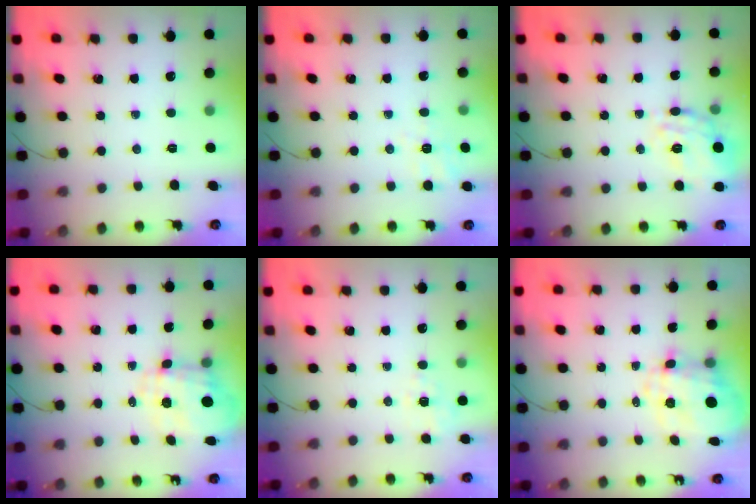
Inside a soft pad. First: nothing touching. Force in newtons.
{"total": 2.4, "press": 1.0, "slide": 2.2}
{"total": 16.8, "press": 16.8, "slide": 0.5}
{"total": 3.3, "press": 2.9, "slide": 1.7}
{"total": 2.1, "press": 1.3, "slide": 1.7}
{"total": 11.0, "press": 10.8, "slide": 2.2}